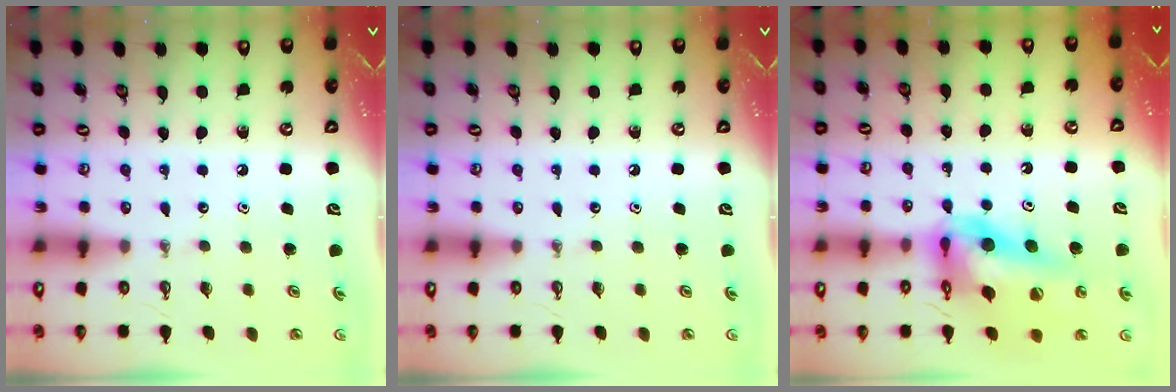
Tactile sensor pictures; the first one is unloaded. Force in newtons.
{"total": 0.0}
{"total": 18.8, "press": 18.7, "slide": 1.7}